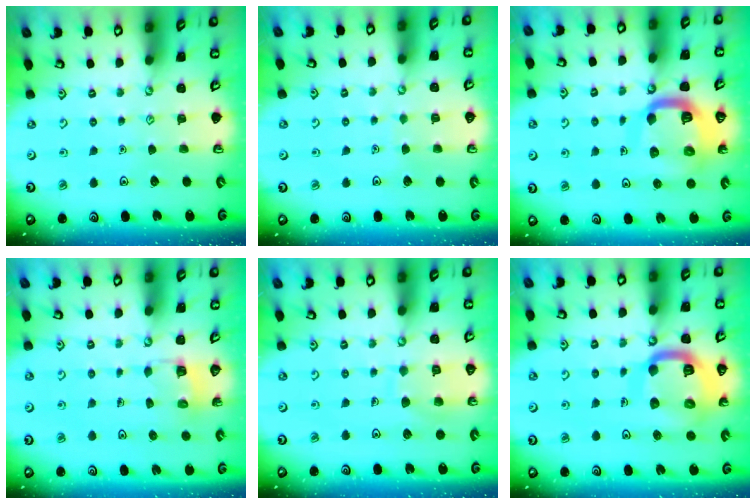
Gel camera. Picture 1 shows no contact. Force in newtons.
{"total": 1.5, "press": 1.5, "slide": 0.2}
{"total": 14.1, "press": 14.0, "slide": 1.5}
{"total": 2.8, "press": 2.8, "slide": 0.2}
{"total": 9.1, "press": 9.1, "slide": 0.7}
{"total": 17.4, "press": 17.3, "slide": 1.7}